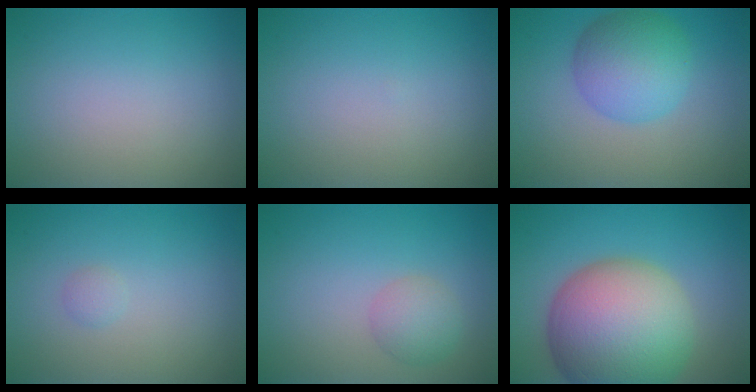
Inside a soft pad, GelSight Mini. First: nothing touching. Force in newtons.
{"total": 0.0}
{"total": 5.7, "press": 5.7, "slide": 0.0}
{"total": 0.6, "press": 0.6, "slide": 0.0}
{"total": 2.3, "press": 2.3, "slide": 0.1}
{"total": 14.3, "press": 14.3, "slide": 0.9}